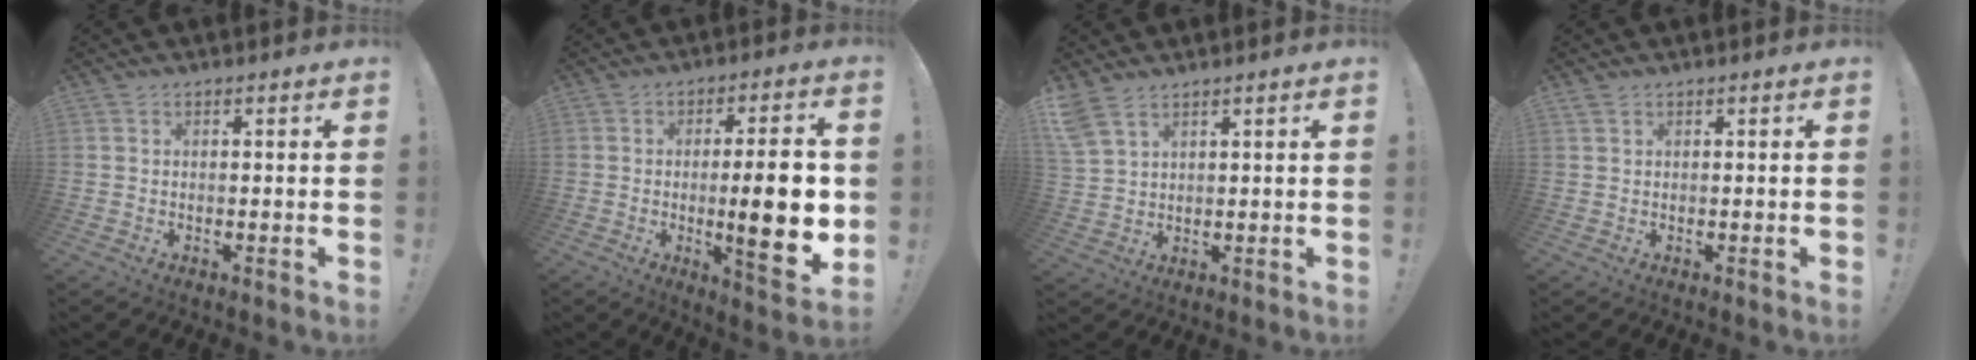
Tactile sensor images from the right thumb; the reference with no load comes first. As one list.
[{"total": 16.5, "force": [-1.3, 3.4, 16.1], "torque": [-0.219, -0.011, -0.016]}, {"total": 5.7, "force": [4.3, 2.2, 3.1], "torque": [-0.068, -0.013, 0.088]}, {"total": 0.7, "force": [0.2, 0.2, 0.7], "torque": [-0.014, 0.001, 0.005]}]